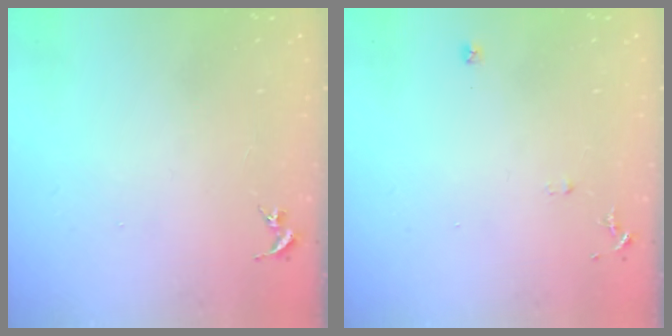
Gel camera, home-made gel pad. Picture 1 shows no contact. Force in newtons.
{"total": 5.6, "press": 5.5, "slide": 0.6}